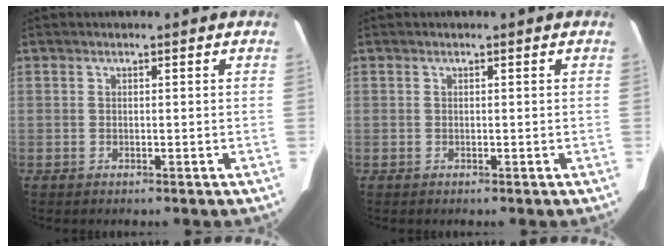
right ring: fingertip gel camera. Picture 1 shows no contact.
{"total": 0.0}